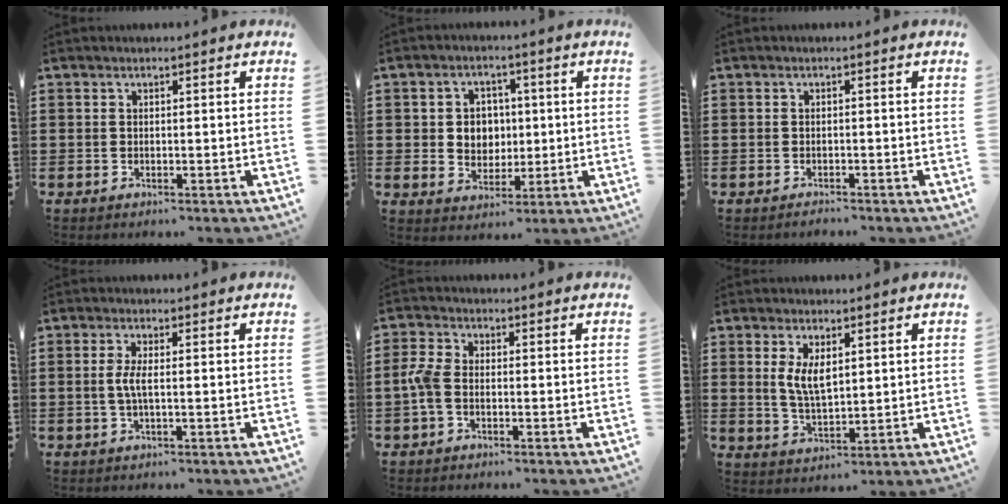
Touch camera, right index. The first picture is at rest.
{"total": 4.9, "force": [0.5, 4.5, 1.8], "torque": [-0.038, 0.008, 0.002]}
{"total": 0.8, "force": [-0.8, 0.2, 0.0], "torque": [-0.002, 0.003, -0.017]}
{"total": 2.9, "force": [-0.2, 0.5, 2.9], "torque": [-0.069, -0.007, -0.010]}
{"total": 3.6, "force": [-1.1, 2.0, 2.7], "torque": [-0.080, -0.007, -0.029]}
{"total": 4.8, "force": [1.3, 2.2, 4.0], "torque": [-0.085, 0.004, 0.023]}